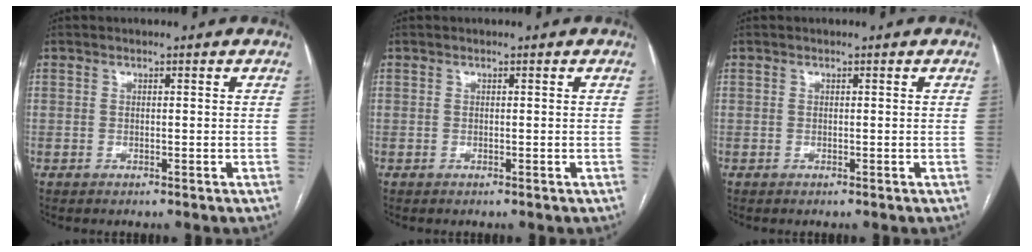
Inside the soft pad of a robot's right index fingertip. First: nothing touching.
{"total": 0.0}
{"total": 0.0}